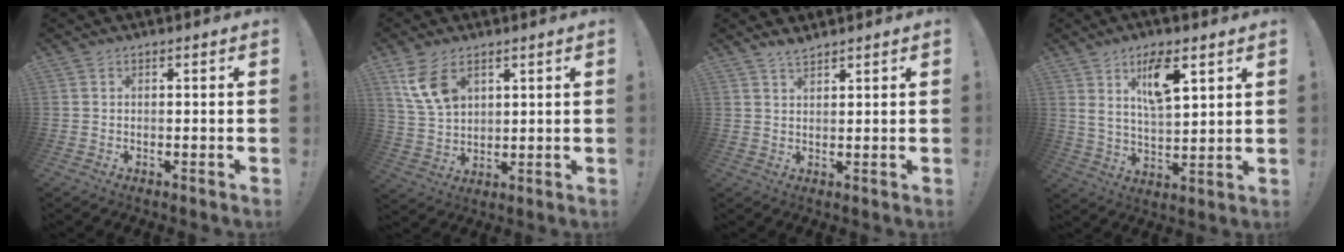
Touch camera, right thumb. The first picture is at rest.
{"total": 10.3, "force": [5.6, 6.0, 6.2], "torque": [-0.113, -0.021, 0.109]}
{"total": 2.7, "force": [2.5, 0.5, 0.9], "torque": [-0.020, -0.013, 0.046]}
{"total": 11.6, "force": [6.5, 4.0, 8.7], "torque": [-0.148, -0.018, 0.110]}